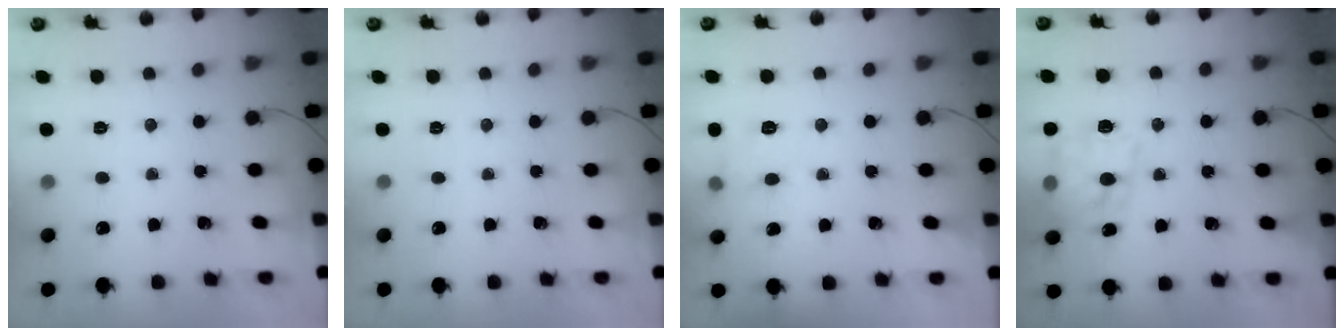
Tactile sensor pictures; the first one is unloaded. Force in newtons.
{"total": 0.0}
{"total": 8.0, "press": 7.8, "slide": 1.7}
{"total": 14.2, "press": 14.2, "slide": 0.5}